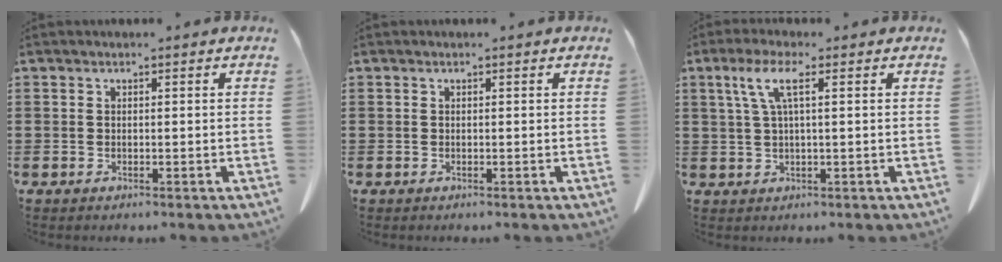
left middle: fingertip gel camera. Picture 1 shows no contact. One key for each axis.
{"total": 0.0}
{"total": 4.8, "fx": 1.6, "fy": 0.8, "fz": 4.4, "tx": -0.099, "ty": 0.003, "tz": 0.023}